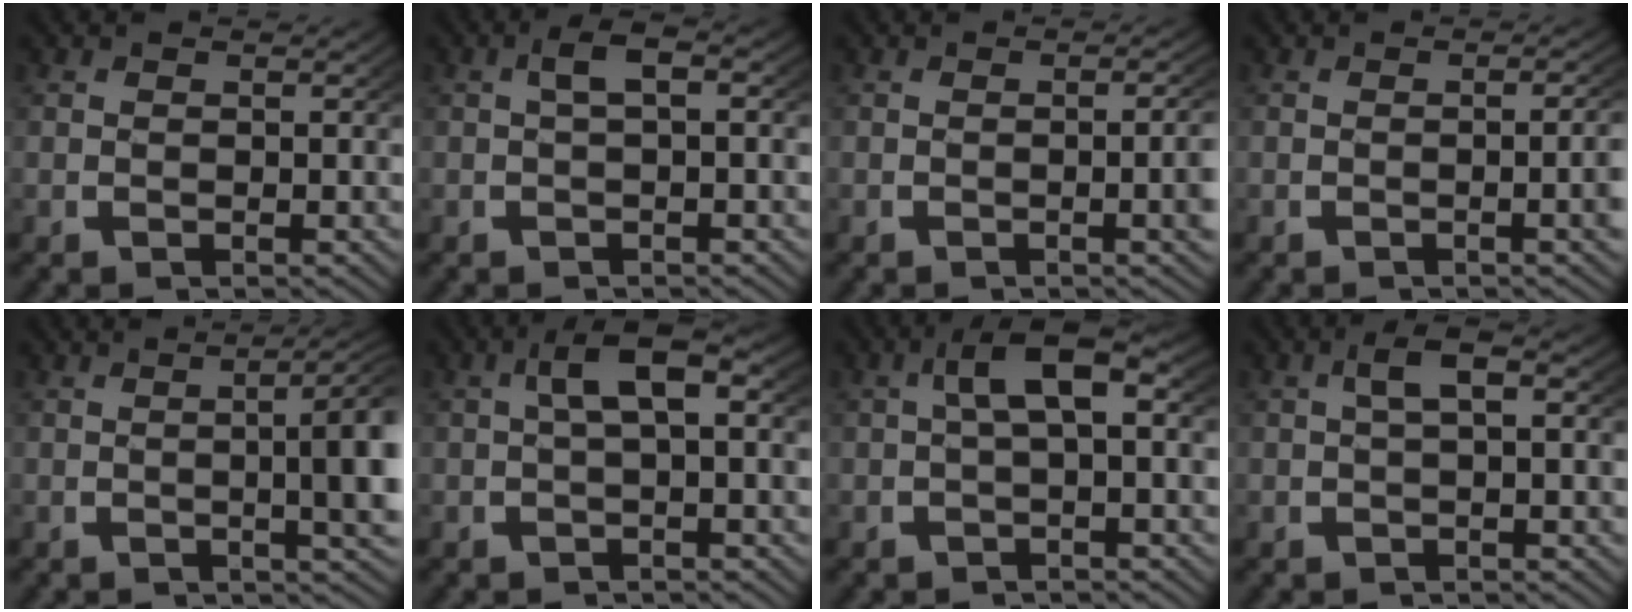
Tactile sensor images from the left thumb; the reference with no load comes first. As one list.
[{"total": 2.4, "force": [0.3, 0.8, 2.2], "torque": [-0.041, 0.006, 0.005]}, {"total": 3.0, "force": [-0.5, 0.4, 2.9], "torque": [-0.032, 0.007, -0.011]}, {"total": 2.8, "force": [-0.6, 0.3, 2.7], "torque": [-0.030, 0.008, -0.013]}, {"total": 7.2, "force": [0.4, 2.2, 6.9], "torque": [-0.087, 0.011, -0.004]}, {"total": 4.7, "force": [0.7, 2.0, 4.2], "torque": [-0.070, 0.015, 0.005]}, {"total": 5.3, "force": [0.9, 2.3, 4.7], "torque": [-0.077, 0.018, 0.005]}, {"total": 2.7, "force": [0.4, 0.9, 2.5], "torque": [-0.046, 0.007, 0.006]}]